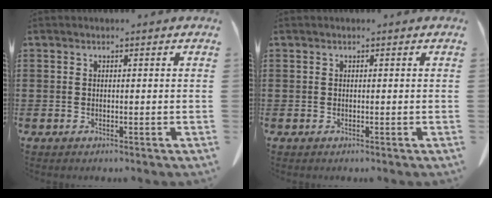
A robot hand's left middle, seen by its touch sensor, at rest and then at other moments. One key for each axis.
{"total": 0.0}